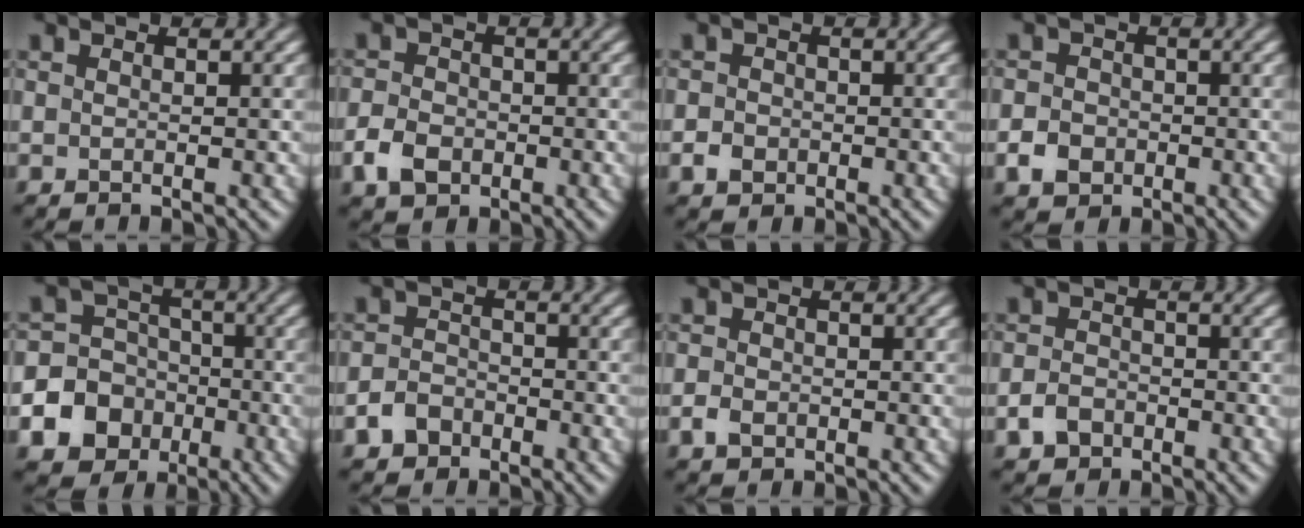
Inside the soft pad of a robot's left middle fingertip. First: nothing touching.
{"total": 3.4, "force": [-2.0, 2.4, 1.5], "torque": [-0.029, -0.003, -0.043]}
{"total": 1.6, "force": [-1.0, 1.3, 0.3], "torque": [0.007, 0.001, -0.018]}
{"total": 2.6, "force": [-1.4, 2.0, 0.8], "torque": [-0.009, 0.000, -0.029]}
{"total": 11.6, "force": [-5.0, 10.3, 2.0], "torque": [-0.066, -0.030, -0.090]}
{"total": 2.6, "force": [-2.0, 1.5, 0.5], "torque": [-0.008, 0.001, -0.040]}
{"total": 1.5, "force": [-1.0, 1.0, 0.4], "torque": [-0.005, -0.002, -0.019]}
{"total": 2.2, "force": [-1.6, 1.3, 0.6], "torque": [-0.008, -0.001, -0.032]}